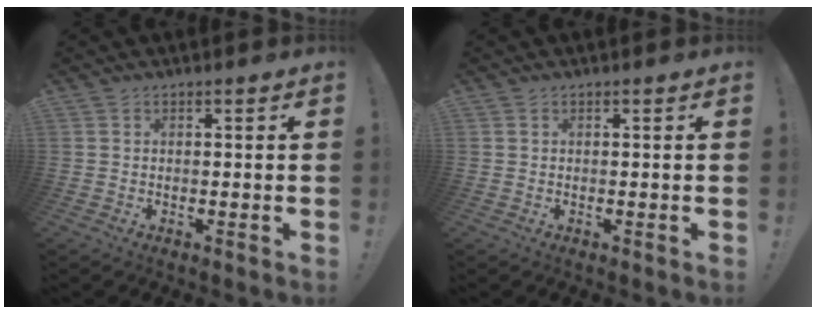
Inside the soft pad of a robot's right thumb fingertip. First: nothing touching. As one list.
[{"total": 0.0}]